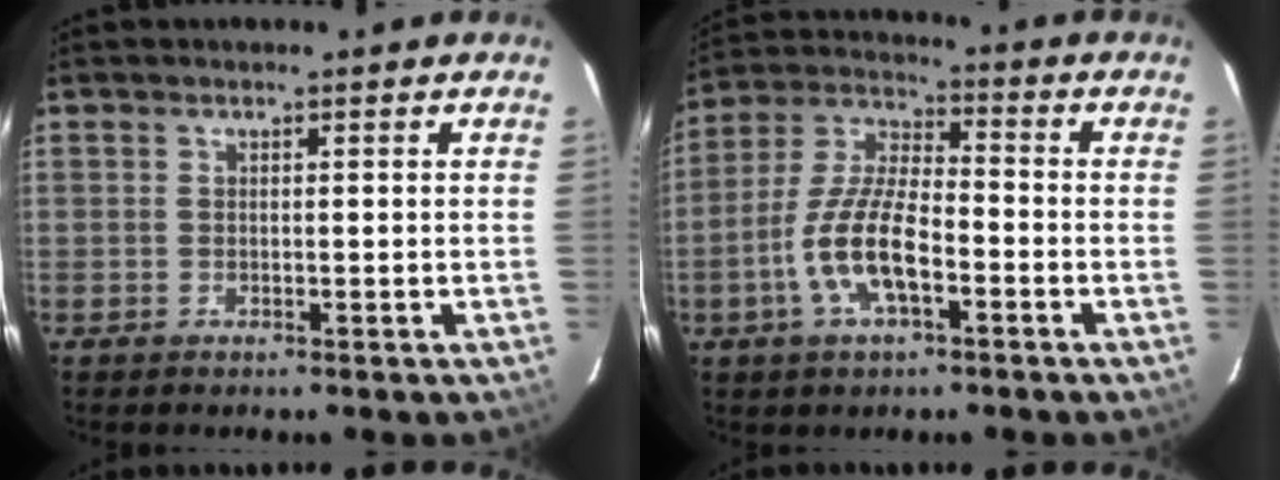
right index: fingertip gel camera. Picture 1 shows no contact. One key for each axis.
{"total": 12.4, "fx": -4.6, "fy": 4.6, "fz": 10.6, "tx": -0.227, "ty": 0.001, "tz": -0.087}